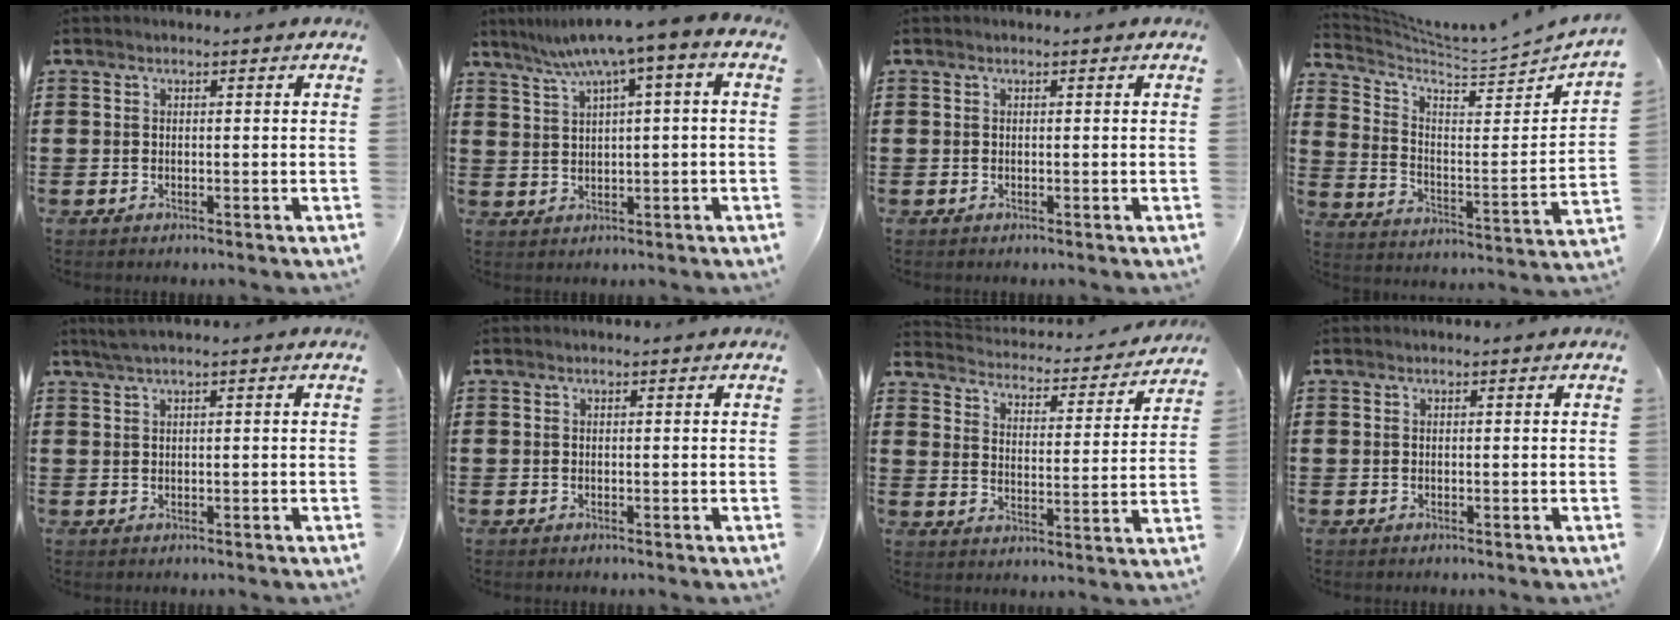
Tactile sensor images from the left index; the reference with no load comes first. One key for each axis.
{"total": 5.6, "fx": 2.7, "fy": 0.4, "fz": 4.9, "tx": -0.099, "ty": -0.009, "tz": 0.040}
{"total": 0.0}
{"total": 4.2, "fx": 4.0, "fy": -0.1, "fz": 1.3, "tx": -0.050, "ty": -0.049, "tz": 0.061}
{"total": 1.4, "fx": 0.8, "fy": -0.1, "fz": 1.2, "tx": -0.021, "ty": -0.001, "tz": 0.015}
{"total": 0.0}
{"total": 3.1, "fx": 3.1, "fy": 0.2, "fz": 0.3, "tx": -0.028, "ty": -0.029, "tz": 0.044}
{"total": 0.0}